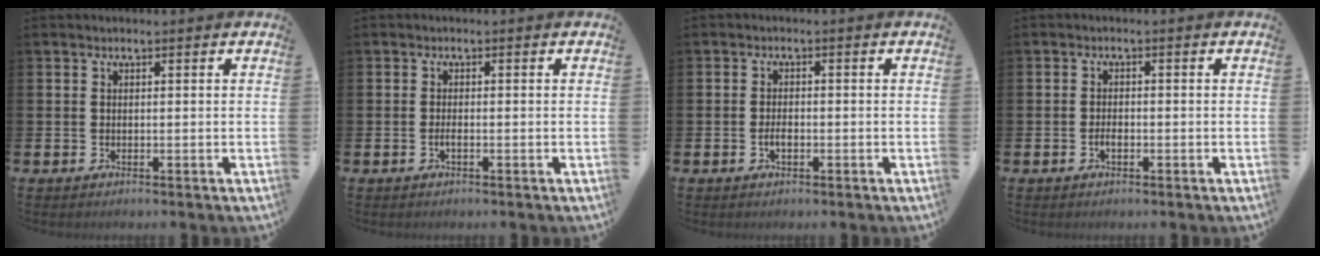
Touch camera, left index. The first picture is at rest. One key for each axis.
{"total": 0.9, "fx": -0.4, "fy": 0.2, "fz": 0.8, "tx": -0.017, "ty": -0.002, "tz": -0.006}
{"total": 1.7, "fx": -0.5, "fy": 0.9, "fz": 1.4, "tx": -0.021, "ty": -0.001, "tz": -0.012}
{"total": 1.5, "fx": -0.6, "fy": 0.7, "fz": 1.2, "tx": -0.017, "ty": -0.002, "tz": -0.012}